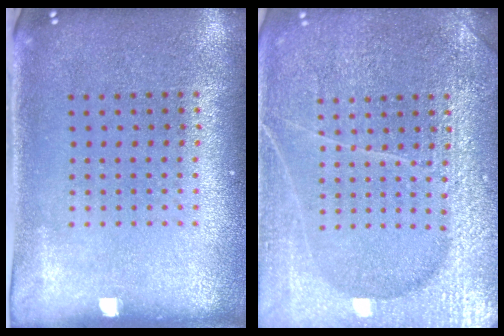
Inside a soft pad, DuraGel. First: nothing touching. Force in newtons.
{"total": 6.6, "press": 6.5, "slide": 0.8}